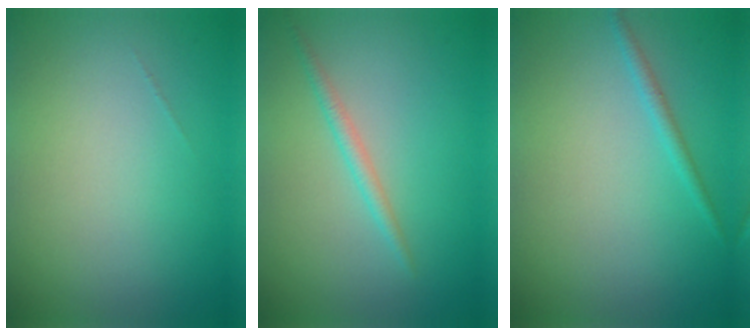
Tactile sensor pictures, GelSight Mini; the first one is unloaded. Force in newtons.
{"total": 1.3, "press": 1.3, "slide": 0.0}
{"total": 1.1, "press": 1.0, "slide": 0.1}